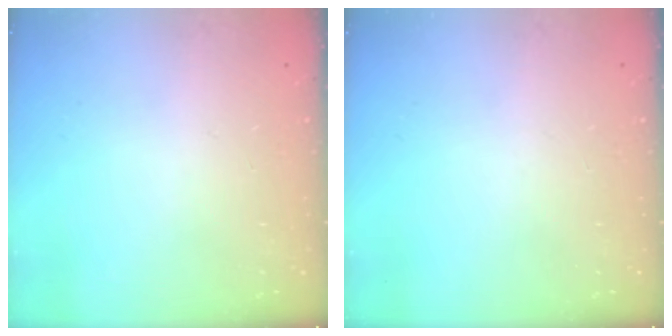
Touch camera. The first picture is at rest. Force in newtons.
{"total": 0.0}